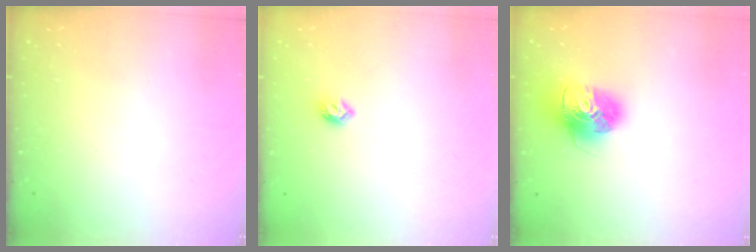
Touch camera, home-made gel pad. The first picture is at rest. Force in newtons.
{"total": 5.5, "press": 5.4, "slide": 1.2}
{"total": 16.4, "press": 16.3, "slide": 1.8}